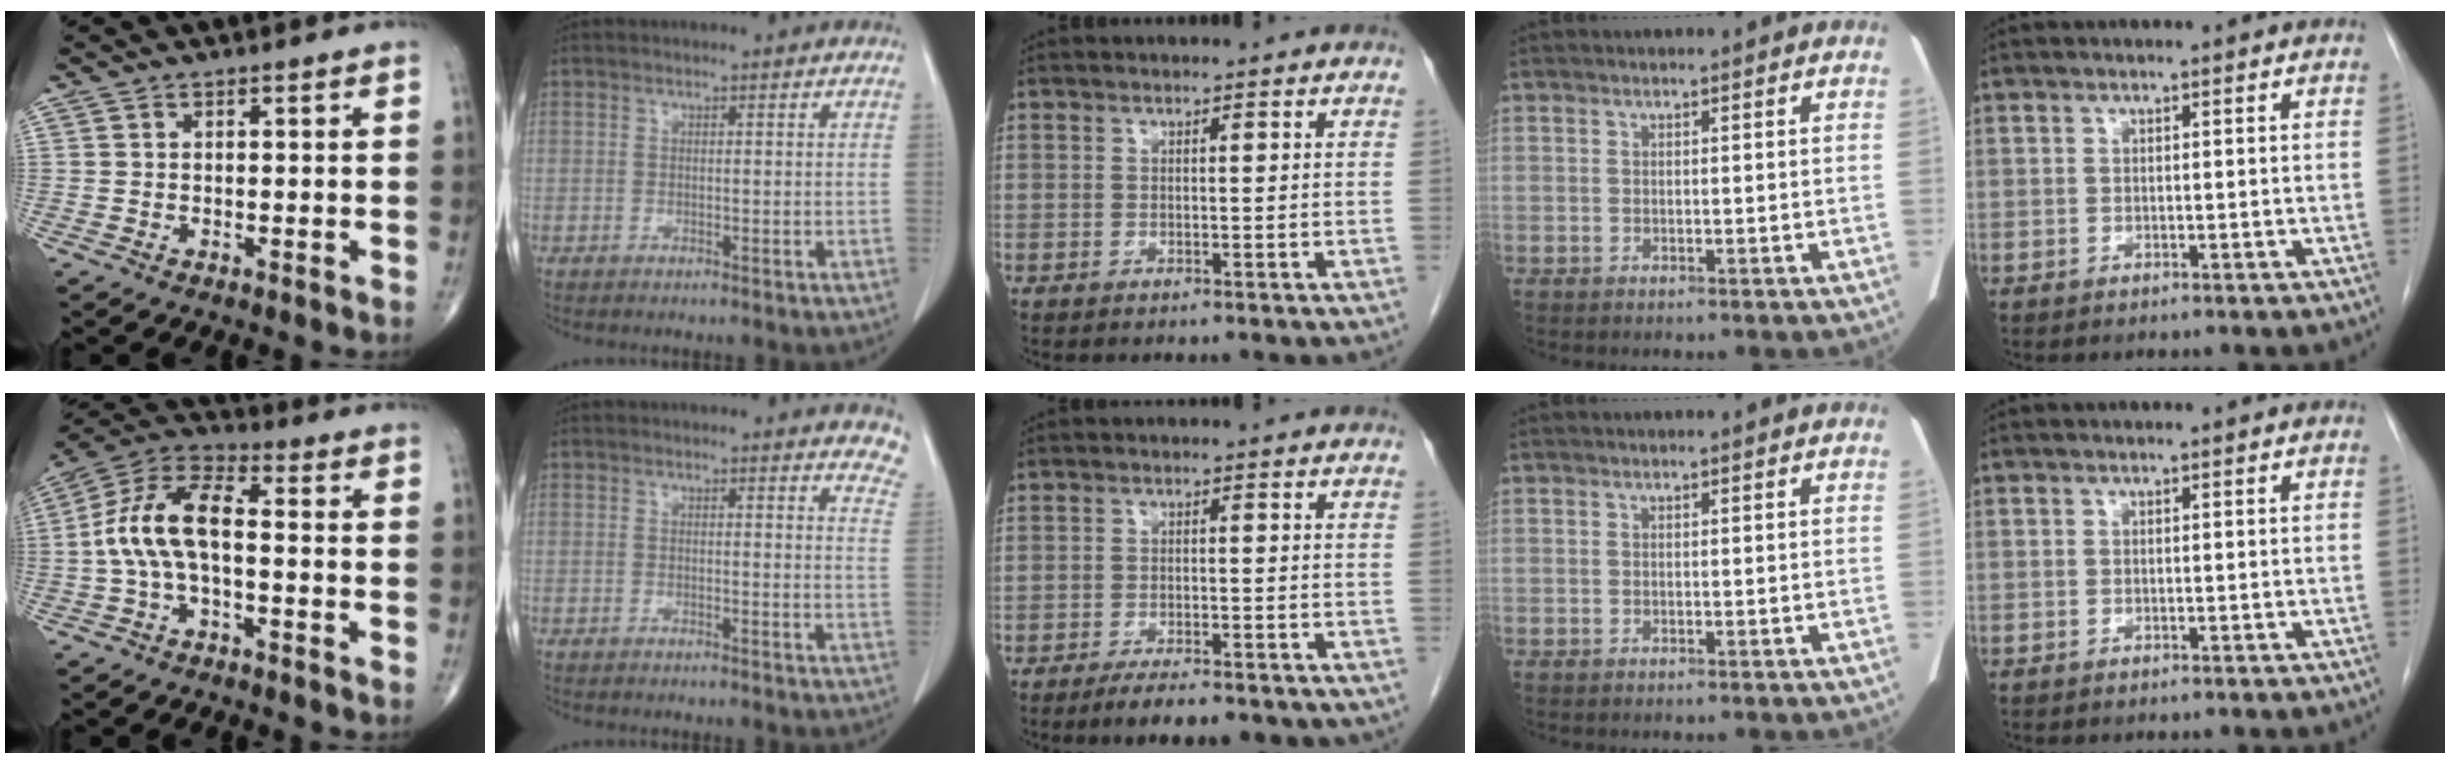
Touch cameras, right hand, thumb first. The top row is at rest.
{"thumb": {"total": 11.8, "force": [-1.1, 5.6, 10.3], "torque": [-0.209, 0.043, -0.029]}, "index": {"total": 6.8, "force": [6.4, 1.8, 1.4], "torque": [0.014, -0.021, 0.035]}, "middle": {"total": 6.8, "force": [-5.1, 1.8, 4.1], "torque": [-0.055, -0.009, -0.068]}}